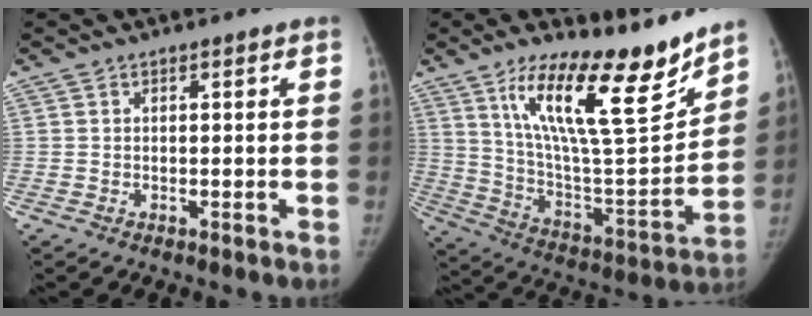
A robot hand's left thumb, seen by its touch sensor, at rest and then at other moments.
{"total": 22.6, "force": [15.2, 5.5, 15.7], "torque": [-0.223, -0.087, 0.268]}